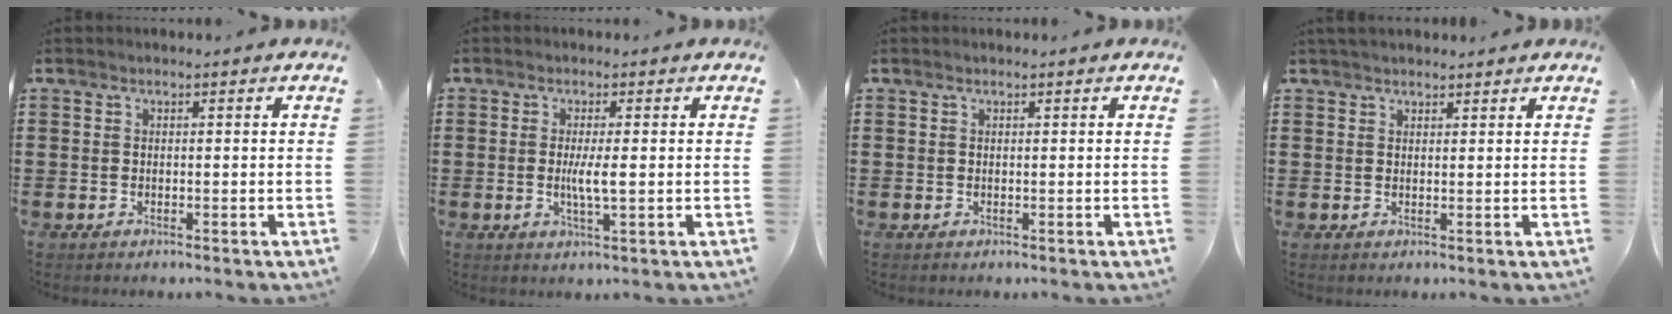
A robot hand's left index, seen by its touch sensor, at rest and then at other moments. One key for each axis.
{"total": 3.4, "fx": 0.0, "fy": 0.4, "fz": 3.4, "tx": -0.063, "ty": -0.004, "tz": -0.001}
{"total": 0.0}
{"total": 1.8, "fx": 1.7, "fy": 0.6, "fz": 0.3, "tx": -0.010, "ty": 0.003, "tz": 0.033}